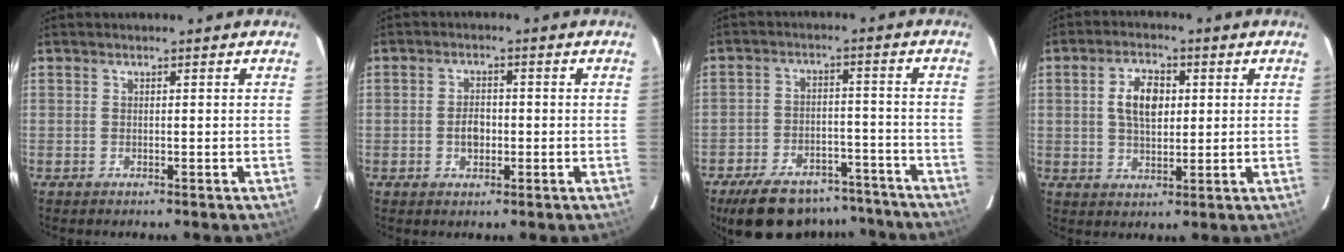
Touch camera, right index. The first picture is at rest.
{"total": 3.6, "force": [-0.7, 2.4, 2.5], "torque": [-0.045, 0.005, -0.010]}
{"total": 19.0, "force": [-15.7, 7.9, 7.4], "torque": [-0.154, 0.025, -0.204]}
{"total": 6.9, "force": [1.3, 4.0, 5.5], "torque": [-0.101, 0.013, 0.027]}